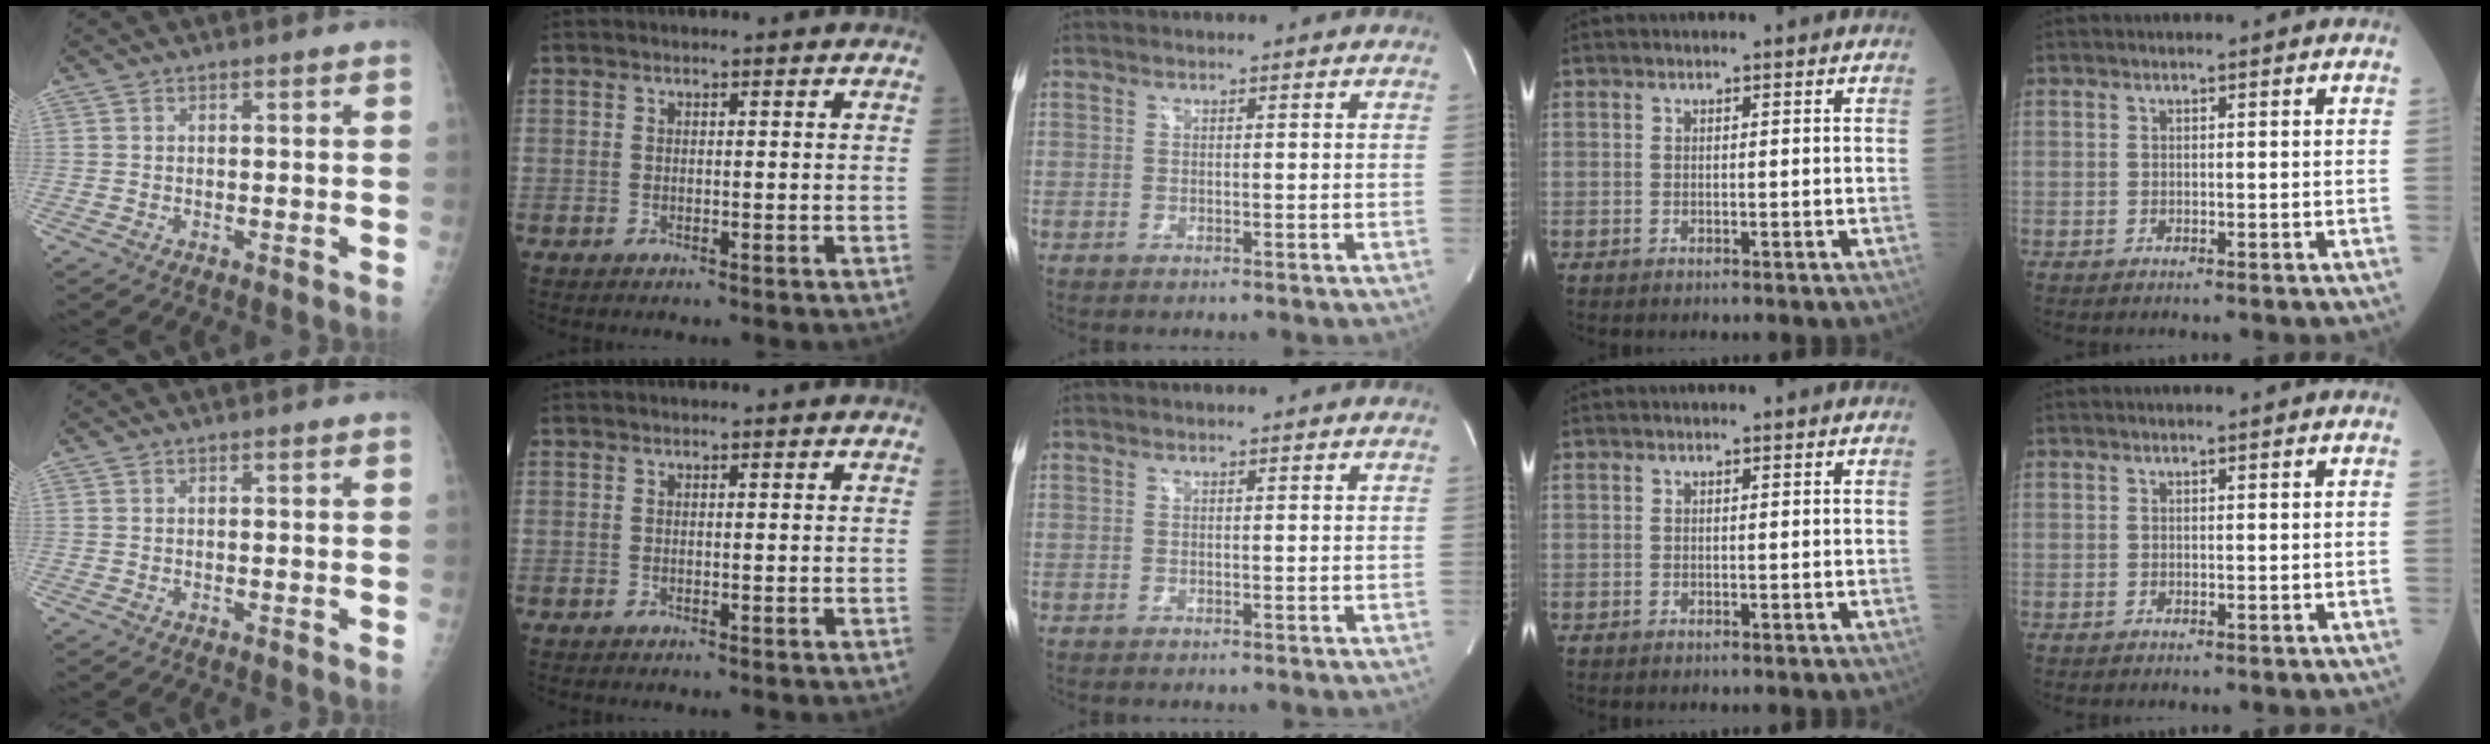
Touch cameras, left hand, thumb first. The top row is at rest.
{}